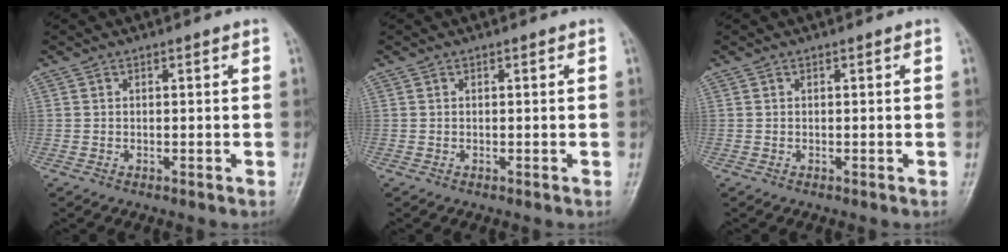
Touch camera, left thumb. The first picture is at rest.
{"total": 0.0}
{"total": 0.0}